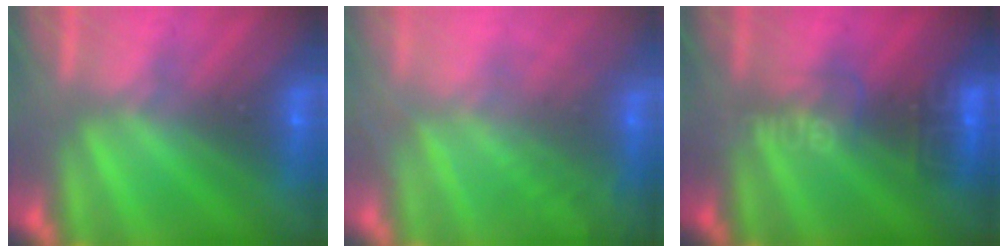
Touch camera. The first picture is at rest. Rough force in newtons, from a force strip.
{"total": 7.1}
{"total": 2.8}